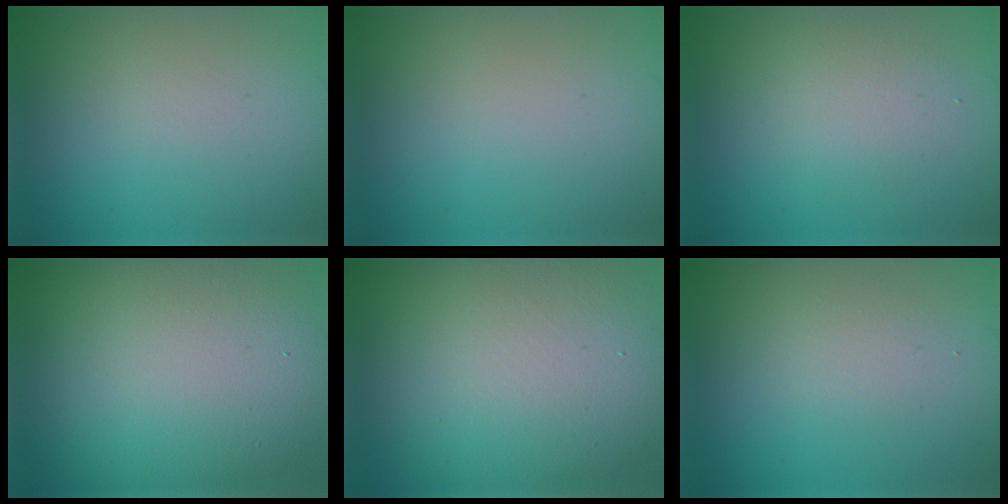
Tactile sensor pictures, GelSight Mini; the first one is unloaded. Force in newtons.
{"total": 0.0}
{"total": 2.6, "press": 2.6, "slide": 0.3}
{"total": 14.1, "press": 14.1, "slide": 1.0}
{"total": 13.8, "press": 13.8, "slide": 1.0}
{"total": 1.5, "press": 1.4, "slide": 0.1}